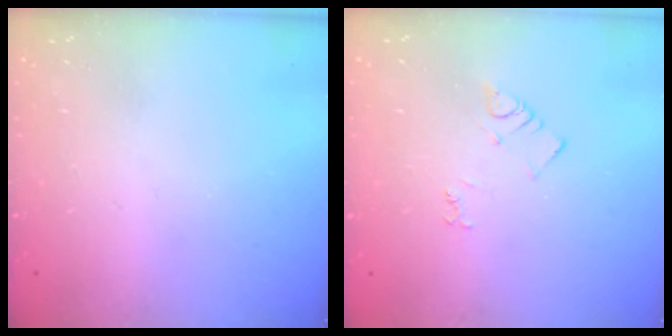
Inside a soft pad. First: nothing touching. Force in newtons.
{"total": 3.6, "press": 3.5, "slide": 0.5}